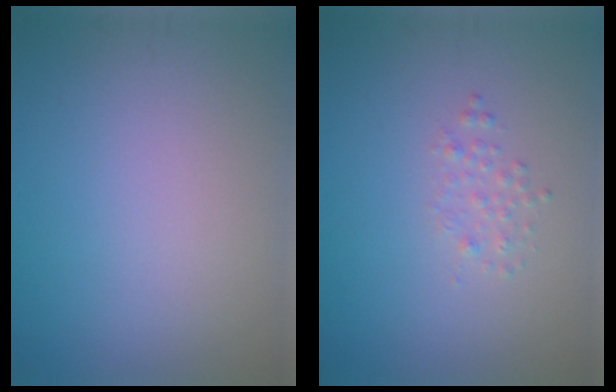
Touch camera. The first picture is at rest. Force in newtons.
{"total": 1.0, "press": 1.0, "slide": 0.1}